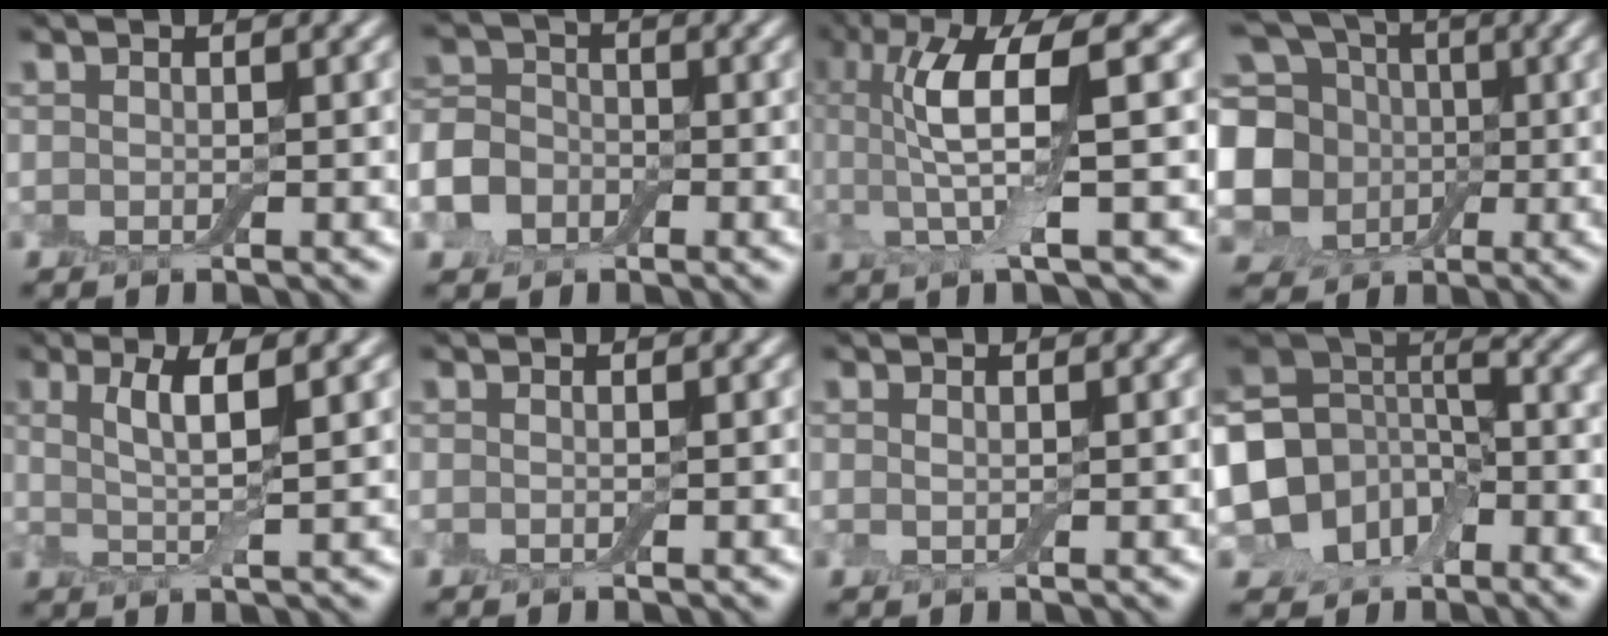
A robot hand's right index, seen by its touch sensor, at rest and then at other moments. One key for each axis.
{"total": 7.3, "fx": -3.3, "fy": 6.0, "fz": 2.7, "tx": -0.059, "ty": -0.015, "tz": -0.089}
{"total": 8.6, "fx": 1.4, "fy": 2.0, "fz": 8.3, "tx": -0.160, "ty": 0.006, "tz": 0.023}
{"total": 12.2, "fx": 0.7, "fy": 10.4, "fz": 6.2, "tx": -0.157, "ty": 0.001, "tz": -0.007}
{"total": 4.2, "fx": 1.0, "fy": 0.7, "fz": 4.0, "tx": -0.081, "ty": -0.005, "tz": 0.019}
{"total": 0.0}
{"total": 0.6, "fx": 0.3, "fy": 0.0, "fz": 0.6, "tx": -0.016, "ty": -0.003, "tz": 0.005}
{"total": 10.1, "fx": -3.9, "fy": 7.3, "fz": 5.8, "tx": -0.120, "ty": -0.002, "tz": -0.090}